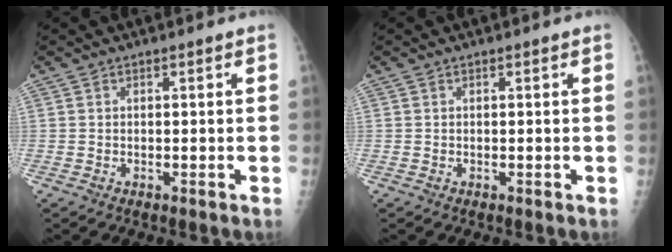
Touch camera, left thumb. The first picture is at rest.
{"total": 0.0}